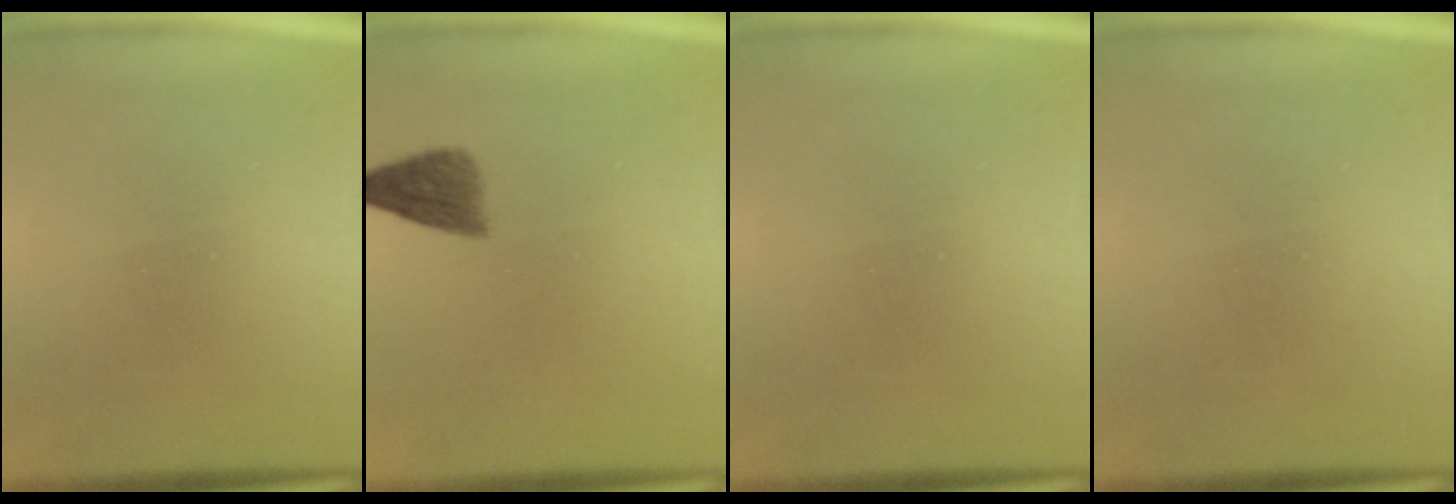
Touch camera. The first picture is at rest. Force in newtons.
{"total": 4.3}
{"total": 0.0}
{"total": 0.0}